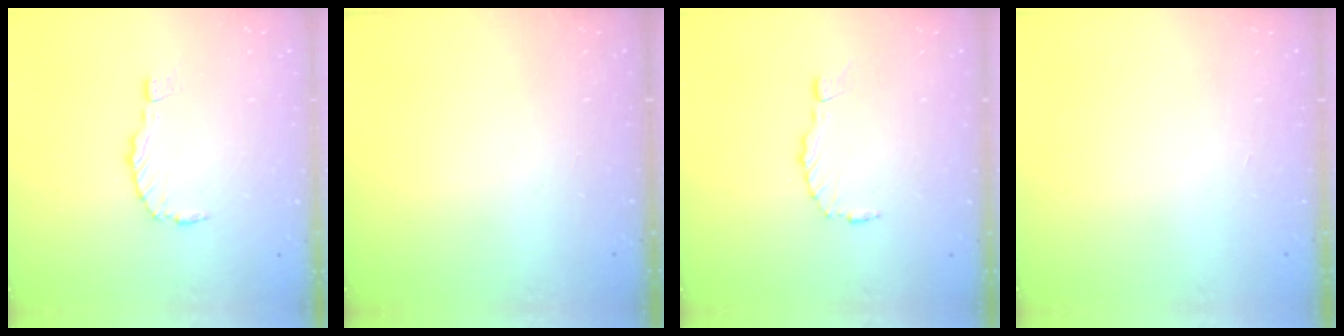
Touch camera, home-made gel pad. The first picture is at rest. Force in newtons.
{"total": 0.0}
{"total": 1.5, "press": 1.5, "slide": 0.2}
{"total": 1.4, "press": 1.4, "slide": 0.0}